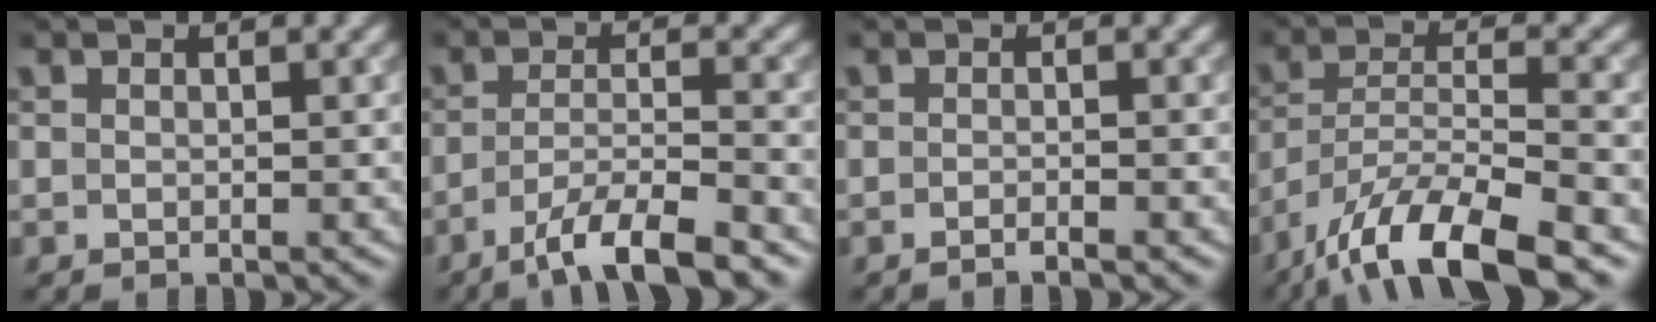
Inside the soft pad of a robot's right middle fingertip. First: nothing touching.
{"total": 6.2, "force": [-4.2, 1.2, 4.4], "torque": [-0.066, 0.000, -0.076]}
{"total": 1.1, "force": [-0.7, 0.2, 0.8], "torque": [-0.007, 0.000, -0.015]}
{"total": 10.5, "force": [-7.8, 2.5, 6.5], "torque": [-0.106, 0.003, -0.146]}